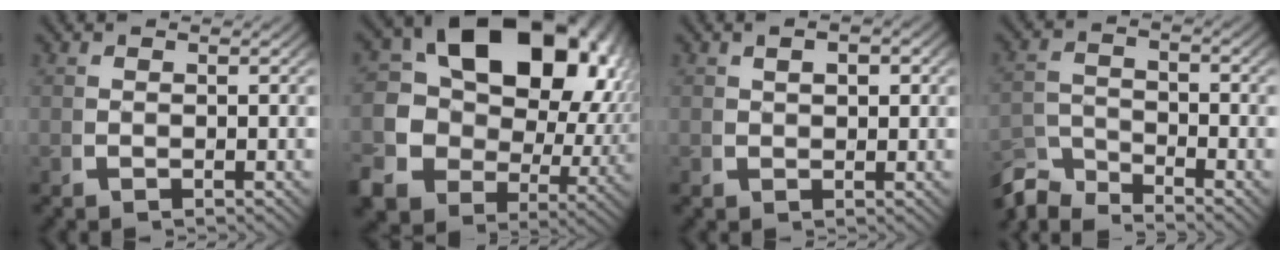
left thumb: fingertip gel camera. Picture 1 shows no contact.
{"total": 21.5, "force": [-0.1, 17.0, 13.1], "torque": [-0.266, -0.052, -0.006]}
{"total": 1.7, "force": [0.6, 1.2, 1.1], "torque": [-0.015, -0.002, 0.015]}
{"total": 4.6, "force": [-4.1, 1.4, 1.6], "torque": [-0.015, -0.014, -0.079]}